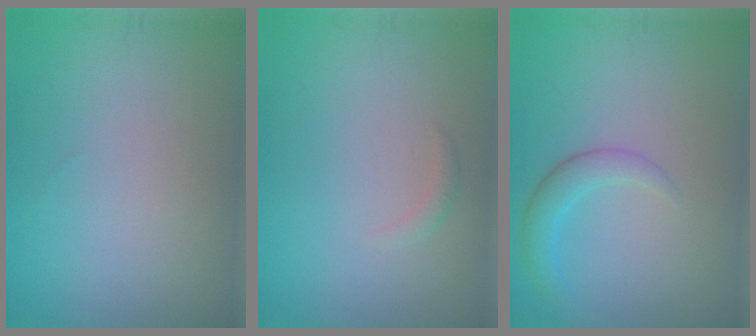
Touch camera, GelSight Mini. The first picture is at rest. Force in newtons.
{"total": 0.7, "press": 0.7, "slide": 0.1}
{"total": 2.2, "press": 2.2, "slide": 0.0}